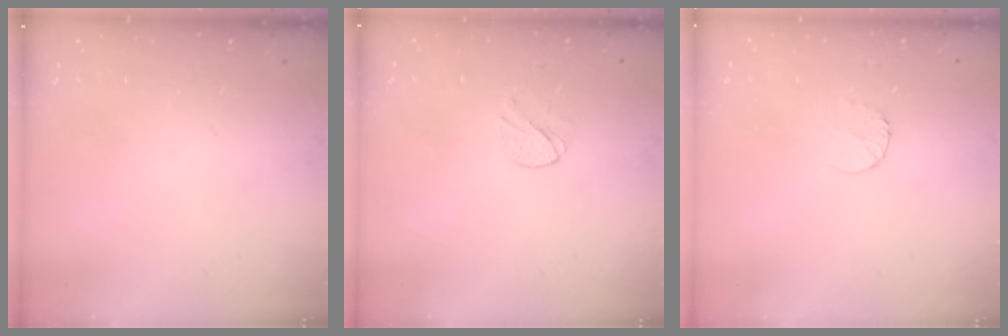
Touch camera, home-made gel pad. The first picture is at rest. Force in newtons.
{"total": 3.7, "press": 3.7, "slide": 0.4}
{"total": 5.6, "press": 5.6, "slide": 0.6}